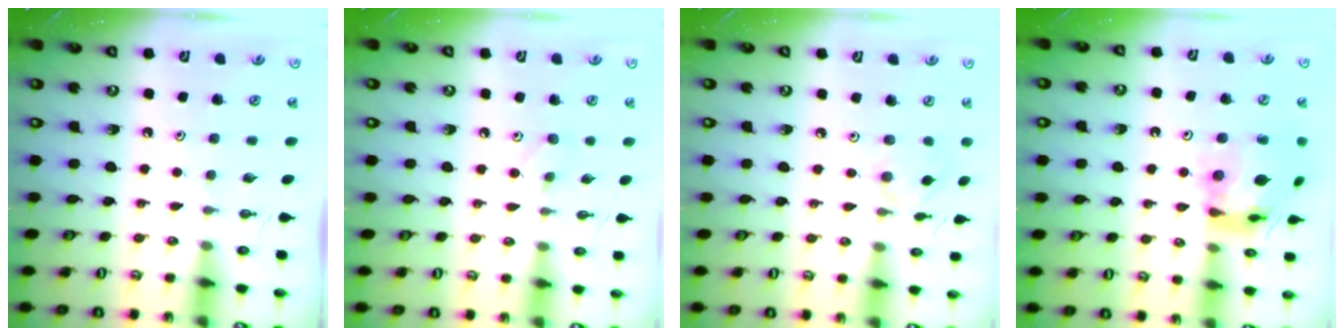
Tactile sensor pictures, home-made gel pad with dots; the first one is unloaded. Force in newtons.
{"total": 3.7, "press": 3.6, "slide": 0.6}
{"total": 2.9, "press": 2.9, "slide": 0.2}
{"total": 13.2, "press": 13.1, "slide": 1.7}